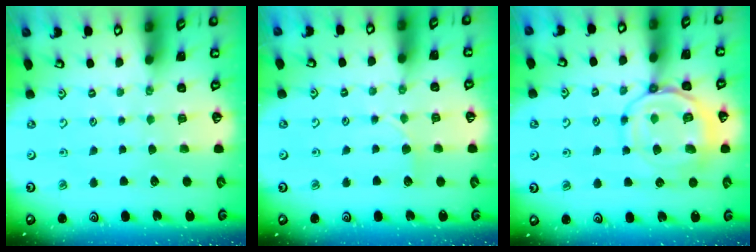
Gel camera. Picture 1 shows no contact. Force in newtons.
{"total": 4.5, "press": 4.4, "slide": 0.5}
{"total": 12.5, "press": 12.5, "slide": 1.2}